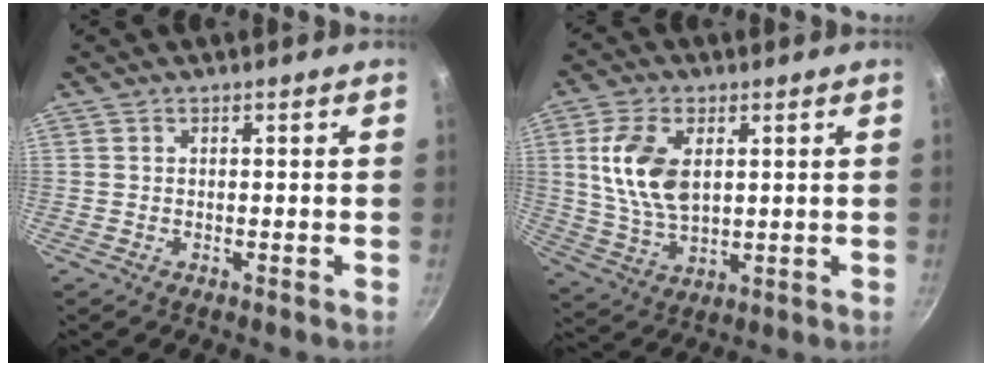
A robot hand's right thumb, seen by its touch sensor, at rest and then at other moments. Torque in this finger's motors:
{"motor_torque": [0.26, 0.46, 1.10, 0.03, 0.27]}